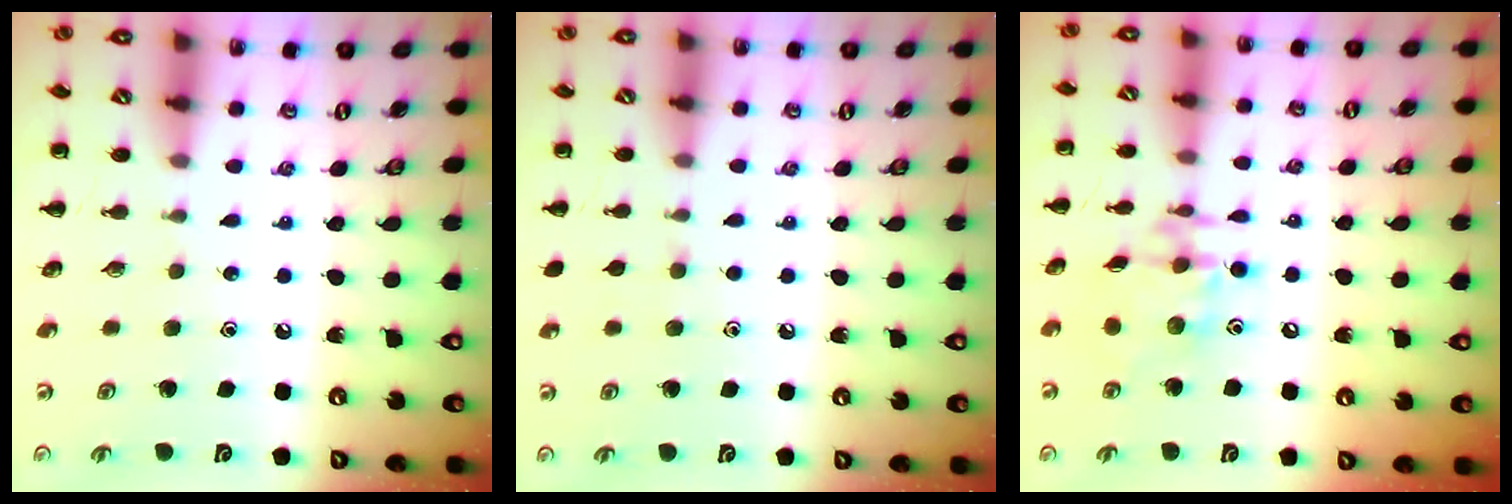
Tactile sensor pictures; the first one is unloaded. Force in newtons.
{"total": 3.9, "press": 3.7, "slide": 1.3}
{"total": 13.0, "press": 13.0, "slide": 1.6}